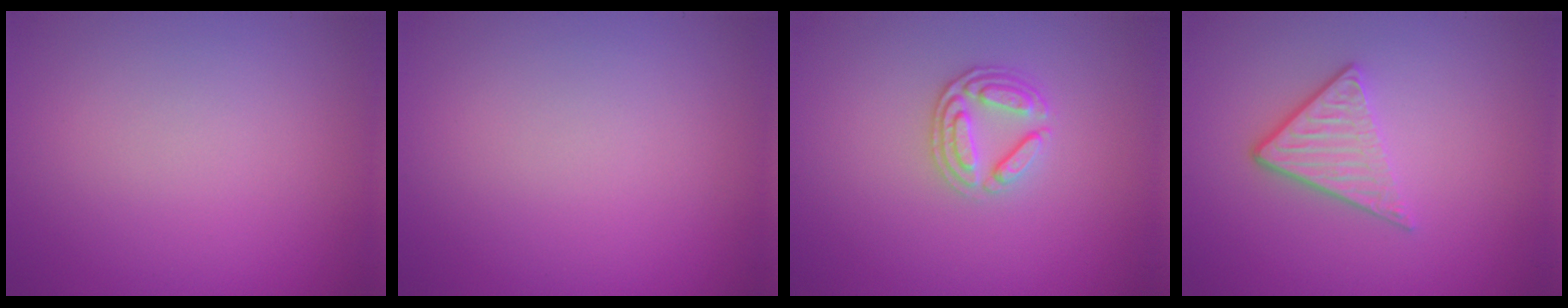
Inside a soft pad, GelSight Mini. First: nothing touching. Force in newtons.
{"total": 0.0}
{"total": 2.7, "press": 2.5, "slide": 1.0}
{"total": 3.4, "press": 2.6, "slide": 2.2}